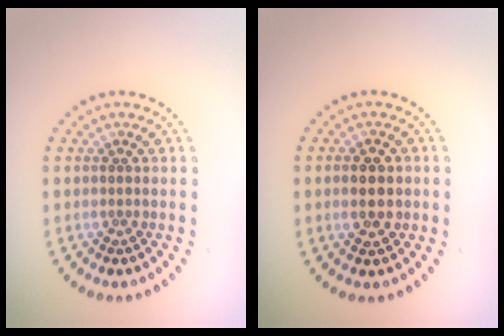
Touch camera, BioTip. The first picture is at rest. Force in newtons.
{"total": 3.4, "press": 3.4, "slide": 0.1}